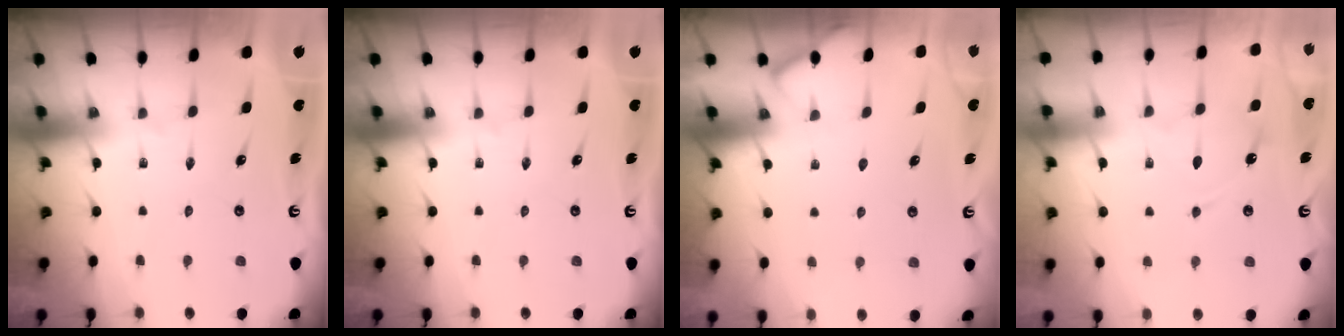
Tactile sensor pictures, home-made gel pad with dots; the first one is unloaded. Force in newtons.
{"total": 0.0}
{"total": 2.5, "press": 2.4, "slide": 0.4}
{"total": 9.3, "press": 9.2, "slide": 0.7}